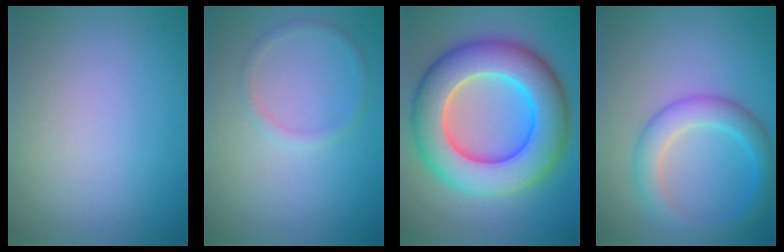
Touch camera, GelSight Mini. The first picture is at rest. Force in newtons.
{"total": 1.2, "press": 1.2, "slide": 0.1}
{"total": 12.3, "press": 12.3, "slide": 0.2}
{"total": 4.0, "press": 4.0, "slide": 0.1}